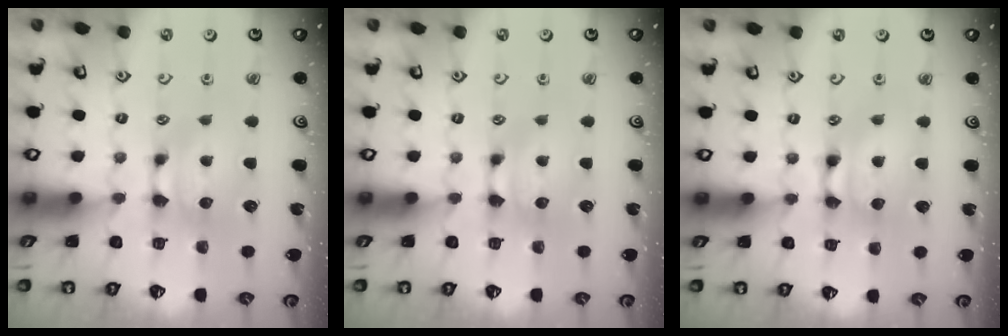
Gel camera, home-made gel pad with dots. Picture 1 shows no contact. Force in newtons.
{"total": 0.0}
{"total": 2.2, "press": 2.2, "slide": 0.1}